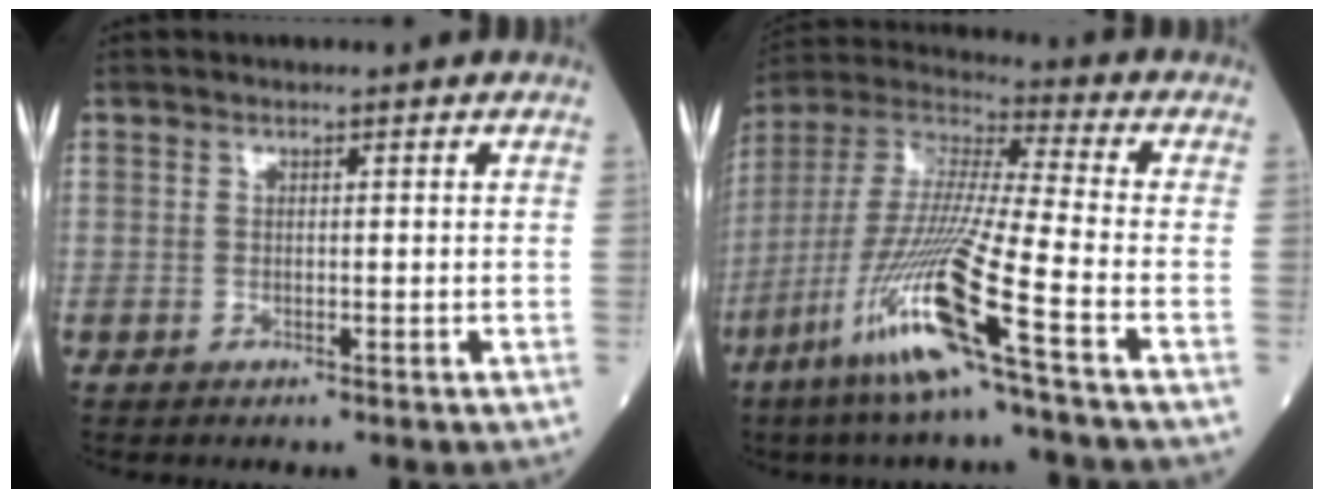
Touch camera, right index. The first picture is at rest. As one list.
[{"total": 17.5, "force": [-8.5, -0.8, 15.2], "torque": [-0.330, -0.038, -0.172]}]